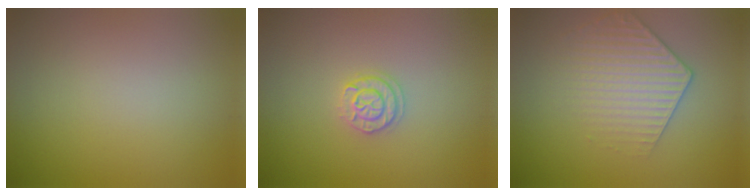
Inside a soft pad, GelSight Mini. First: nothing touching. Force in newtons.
{"total": 1.8, "press": 1.8, "slide": 0.3}
{"total": 3.1, "press": 3.0, "slide": 1.0}